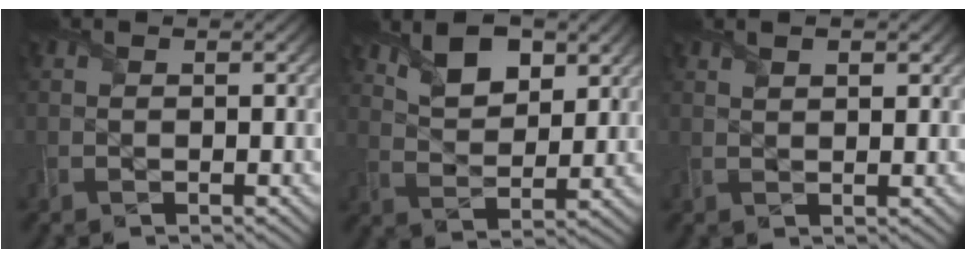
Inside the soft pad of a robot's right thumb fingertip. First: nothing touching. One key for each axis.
{"total": 7.6, "fx": 4.6, "fy": 3.6, "fz": 4.9, "tx": -0.101, "ty": 0.002, "tz": 0.090}
{"total": 2.5, "fx": 1.6, "fy": 0.9, "fz": 1.8, "tx": -0.027, "ty": -0.004, "tz": 0.032}